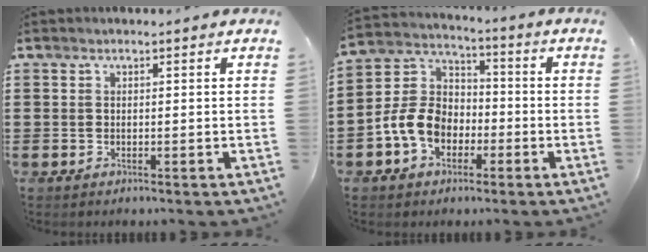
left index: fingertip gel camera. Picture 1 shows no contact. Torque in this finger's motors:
{"motor_torque": [1.40, 0.73, 0.87, 0.14]}